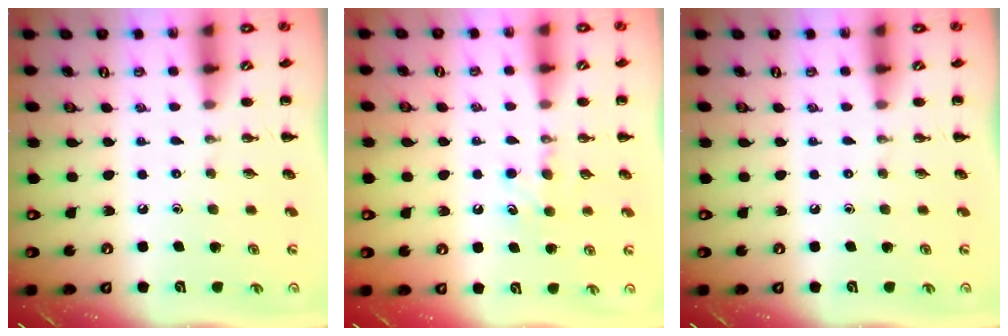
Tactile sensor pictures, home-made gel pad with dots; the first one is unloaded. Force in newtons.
{"total": 6.1, "press": 5.9, "slide": 1.5}
{"total": 0.0}